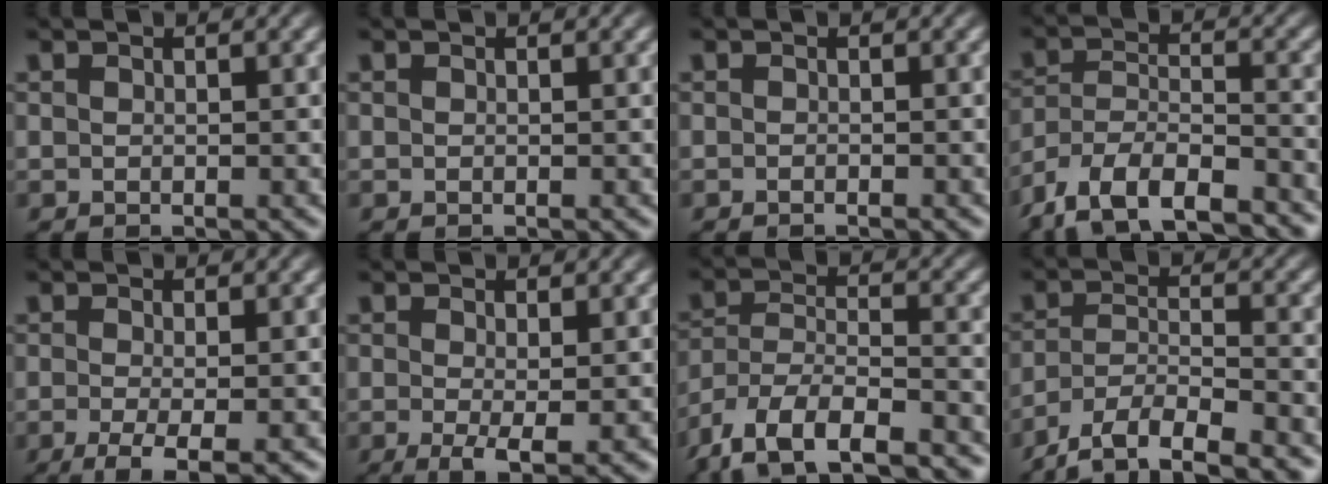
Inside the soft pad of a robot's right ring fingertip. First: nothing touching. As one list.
[{"total": 0.0}, {"total": 0.6, "force": [-0.6, -0.2, 0.1], "torque": [-0.002, -0.001, -0.010]}, {"total": 8.6, "force": [-5.7, 5.2, 3.8], "torque": [-0.091, -0.037, -0.092]}, {"total": 4.4, "force": [-2.7, 1.5, 3.1], "torque": [-0.065, -0.033, -0.029]}, {"total": 3.5, "force": [-1.3, 1.2, 3.0], "torque": [-0.054, -0.030, -0.010]}, {"total": 8.9, "force": [-5.3, 5.4, 4.7], "torque": [-0.110, -0.041, -0.076]}, {"total": 7.5, "force": [-5.0, 4.2, 3.7], "torque": [-0.067, -0.025, -0.080]}]